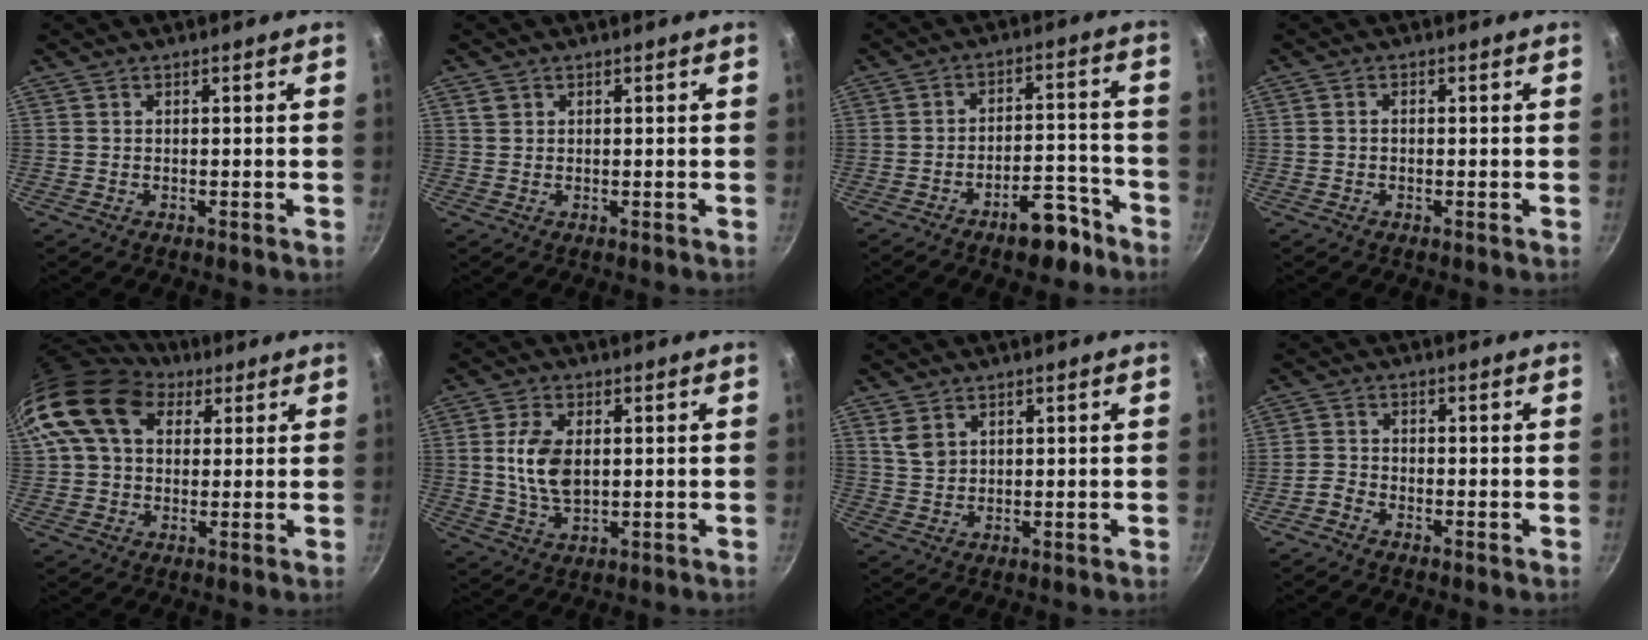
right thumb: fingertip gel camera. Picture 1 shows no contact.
{"total": 1.4, "force": [0.6, 1.2, 0.4], "torque": [-0.004, 0.003, 0.010]}
{"total": 9.4, "force": [-6.2, 4.1, 5.7], "torque": [-0.053, 0.063, -0.080]}
{"total": 1.0, "force": [-0.2, 0.8, 0.6], "torque": [-0.012, 0.006, -0.004]}
{"total": 17.3, "force": [6.6, 12.2, 10.5], "torque": [-0.192, 0.017, 0.106]}
{"total": 8.9, "force": [1.2, 5.2, 7.1], "torque": [-0.132, -0.008, 0.024]}
{"total": 4.2, "force": [2.1, 2.8, 2.2], "torque": [-0.031, -0.005, 0.048]}
{"total": 2.3, "force": [-1.8, 1.2, 0.7], "torque": [-0.017, 0.018, -0.042]}